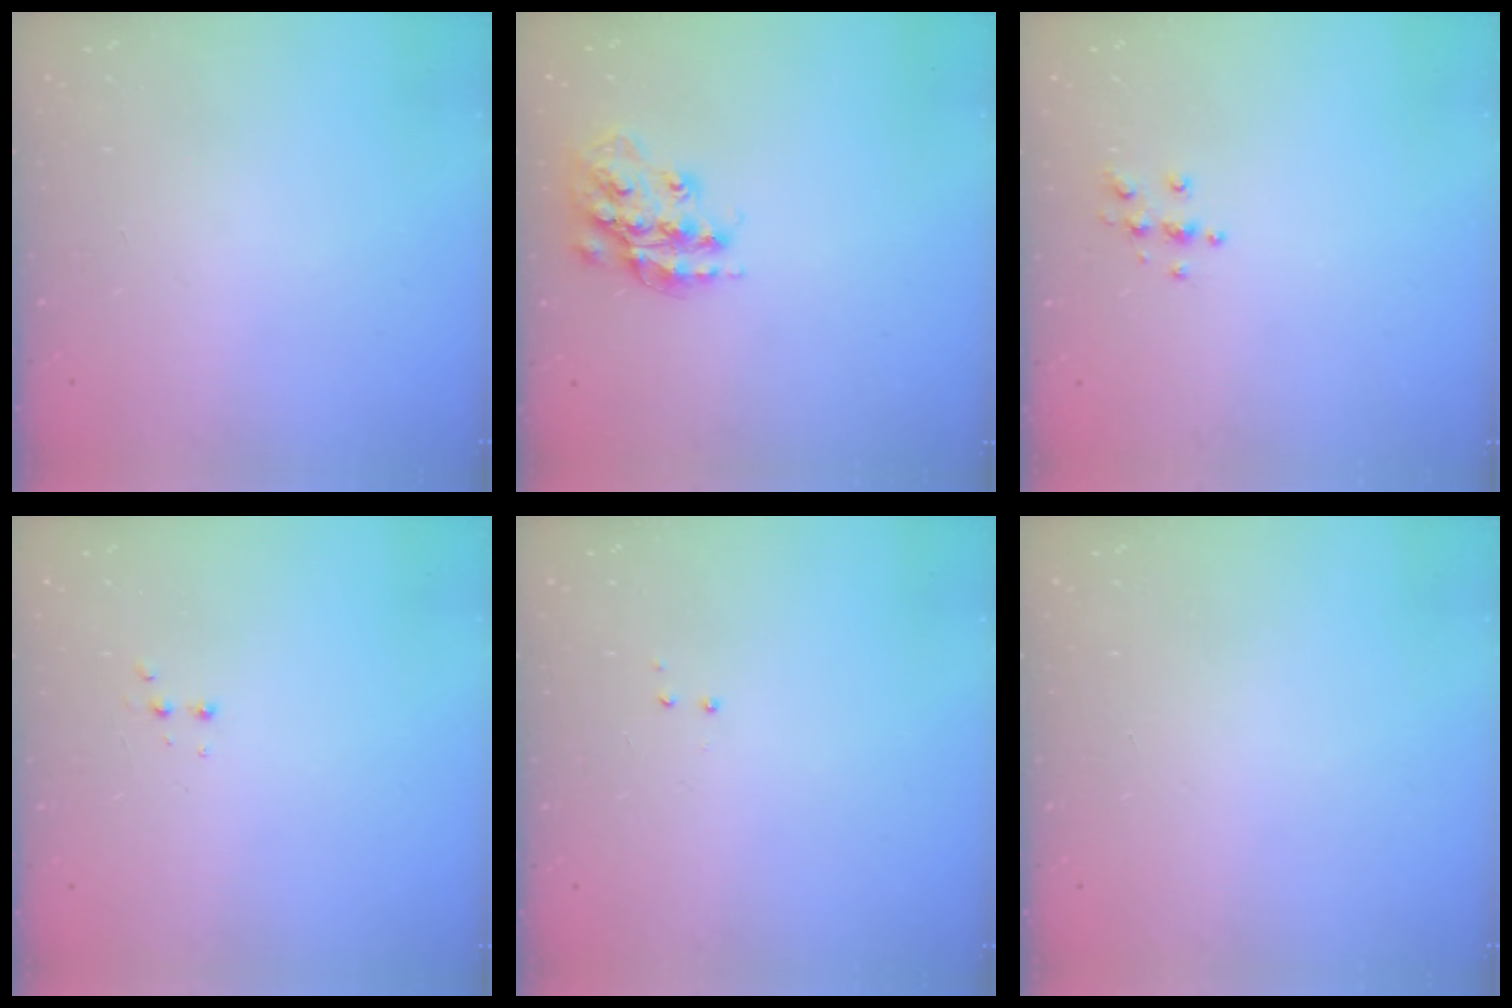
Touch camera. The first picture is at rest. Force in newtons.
{"total": 16.1, "press": 16.1, "slide": 1.2}
{"total": 4.4, "press": 4.4, "slide": 0.3}
{"total": 2.5, "press": 2.4, "slide": 0.8}
{"total": 2.9, "press": 2.8, "slide": 0.6}
{"total": 0.0}